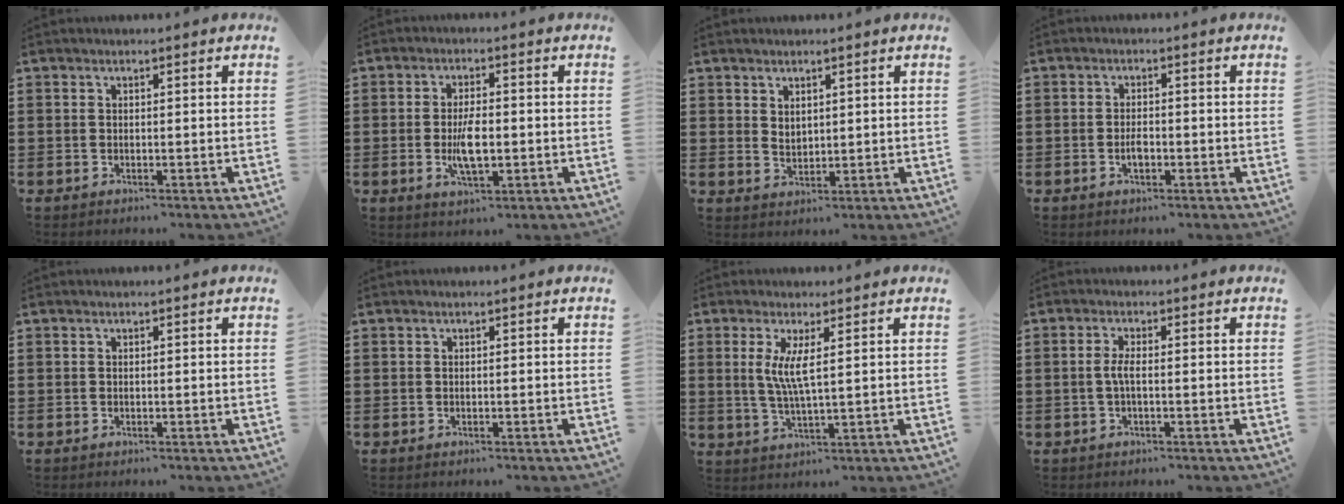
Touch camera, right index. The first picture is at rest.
{"total": 5.7, "force": [-0.9, 2.1, 5.2], "torque": [-0.104, -0.002, -0.018]}
{"total": 2.0, "force": [1.6, 1.1, 0.6], "torque": [-0.014, 0.002, 0.031]}
{"total": 2.2, "force": [-0.8, 1.0, 1.8], "torque": [-0.036, 0.003, -0.014]}
{"total": 0.0}
{"total": 0.0}
{"total": 5.0, "force": [1.2, 0.5, 4.8], "torque": [-0.097, -0.006, 0.019]}
{"total": 2.4, "force": [-0.5, 0.4, 2.3], "torque": [-0.060, -0.006, -0.014]}